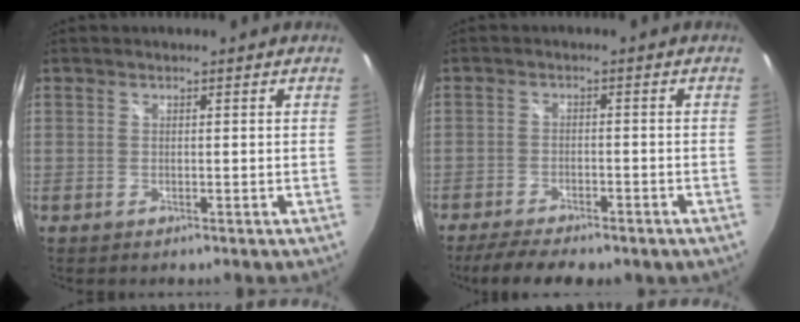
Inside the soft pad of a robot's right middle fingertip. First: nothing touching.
{"total": 9.9, "force": [-7.8, 3.1, 5.3], "torque": [-0.119, -0.022, -0.118]}